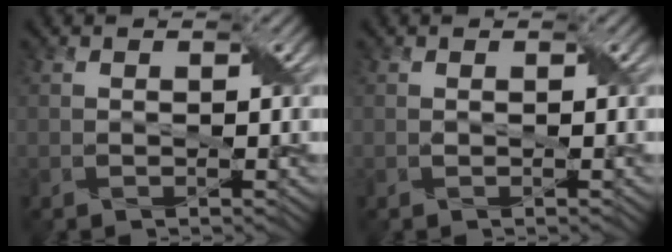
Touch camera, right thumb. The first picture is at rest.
{"total": 0.0}